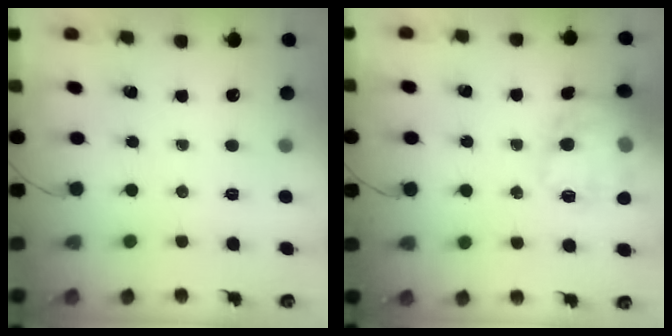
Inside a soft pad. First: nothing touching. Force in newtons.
{"total": 19.3, "press": 19.1, "slide": 2.5}